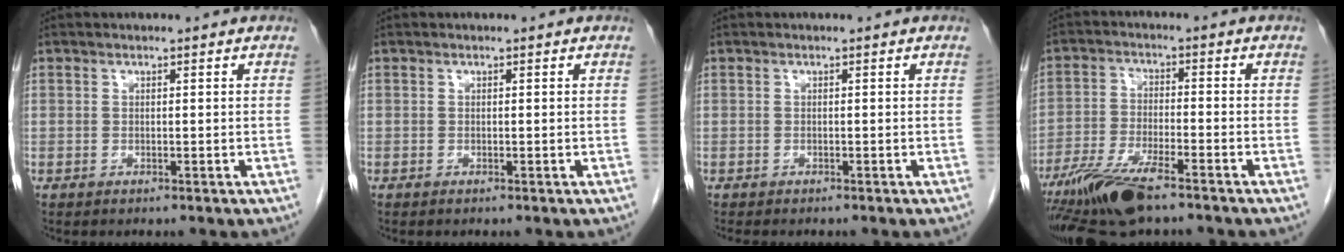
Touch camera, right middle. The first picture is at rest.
{"total": 0.0}
{"total": 2.4, "force": [-2.1, 0.6, 1.1], "torque": [-0.018, -0.006, -0.023]}
{"total": 11.1, "force": [-7.9, 1.7, 7.6], "torque": [-0.147, -0.026, -0.143]}